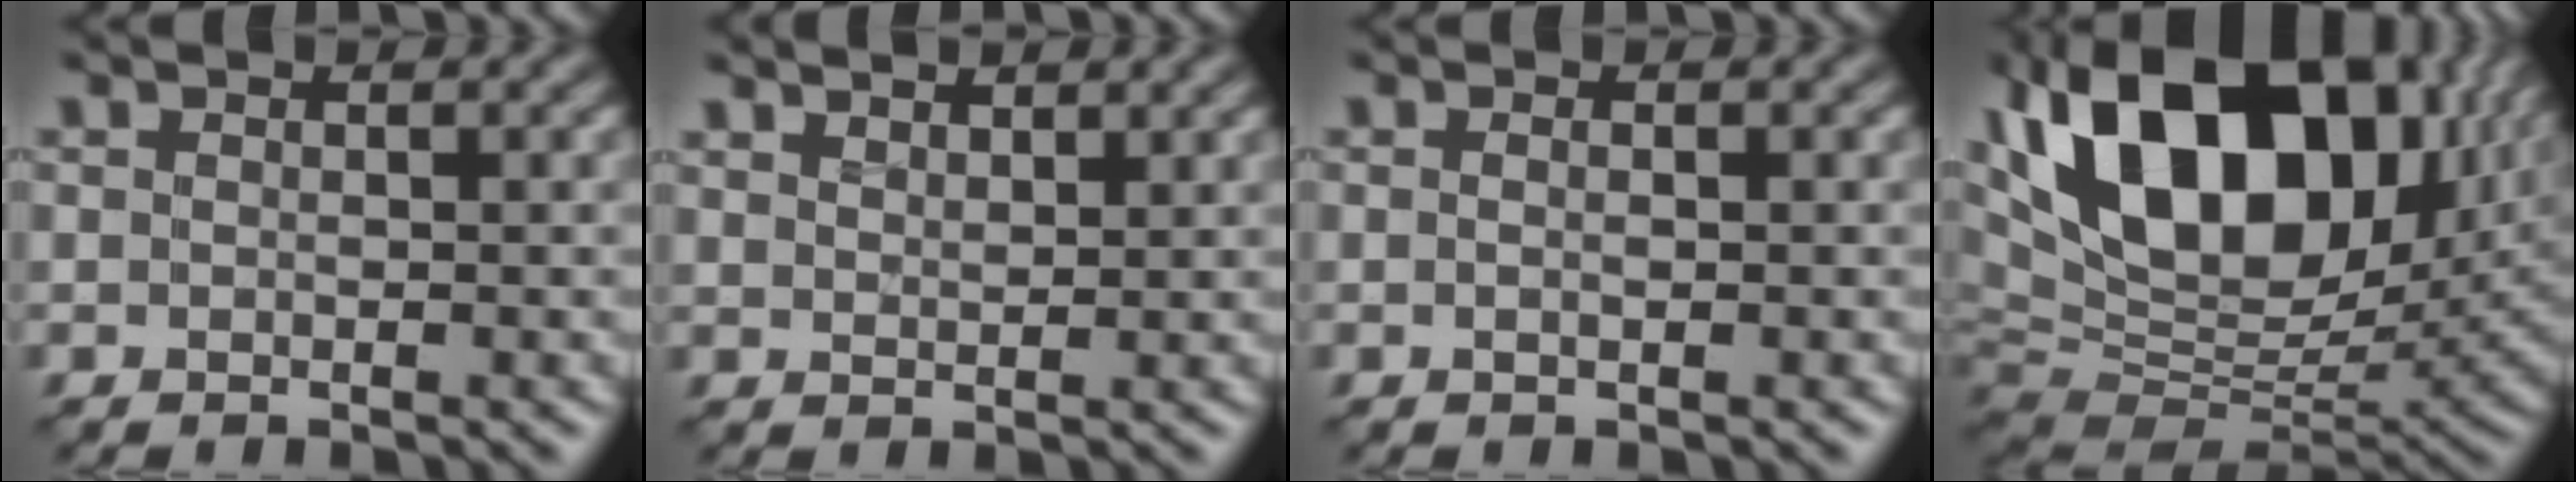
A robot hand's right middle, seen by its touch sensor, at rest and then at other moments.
{"total": 2.4, "force": [2.2, 0.7, 0.8], "torque": [-0.007, 0.003, 0.029]}
{"total": 0.6, "force": [0.0, 0.2, 0.5], "torque": [-0.011, -0.002, 0.000]}
{"total": 18.4, "force": [7.8, 10.6, 12.9], "torque": [-0.245, 0.030, 0.137]}